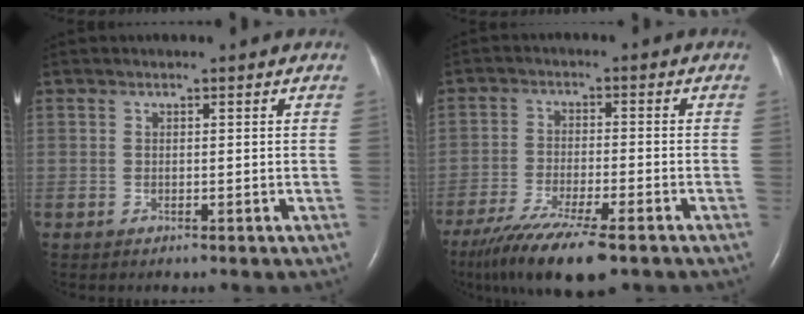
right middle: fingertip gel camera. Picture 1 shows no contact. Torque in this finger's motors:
{"motor_torque": [1.10, -1.04, 0.21, 0.07]}